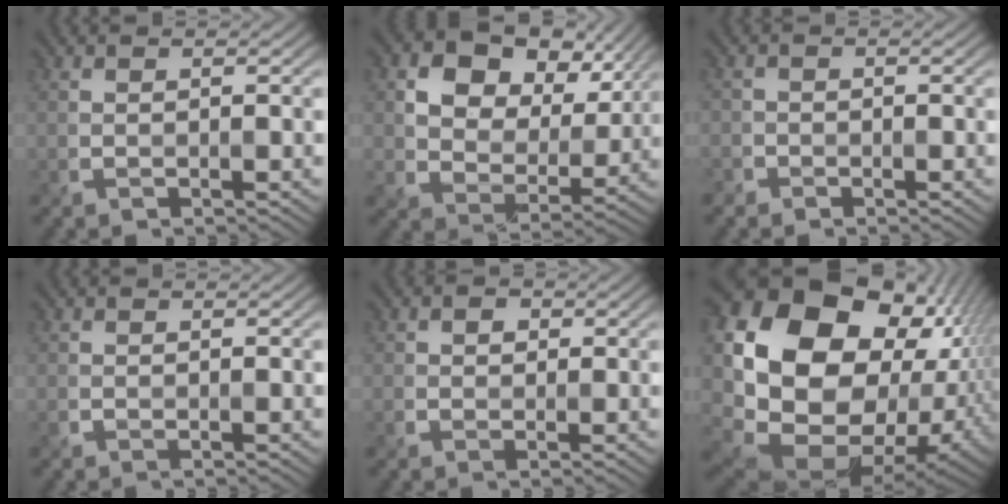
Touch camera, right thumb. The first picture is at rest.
{"total": 11.4, "force": [5.5, 7.7, 6.4], "torque": [-0.119, 0.006, 0.085]}
{"total": 1.8, "force": [-1.0, 1.3, -0.5], "torque": [0.023, 0.002, -0.030]}
{"total": 0.0}
{"total": 1.6, "force": [0.5, 1.4, 0.6], "torque": [-0.013, -0.001, 0.003]}
{"total": 21.9, "force": [3.3, 16.4, 14.2], "torque": [-0.299, -0.043, 0.101]}